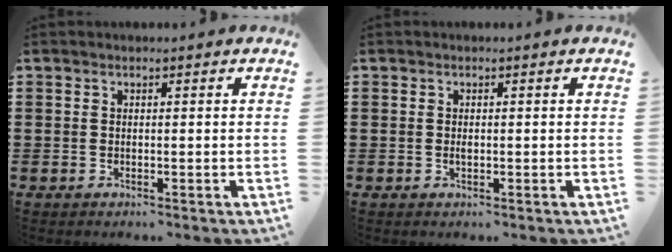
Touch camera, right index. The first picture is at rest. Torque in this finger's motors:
{"motor_torque": [2.14, 0.00, 0.01, 0.01]}